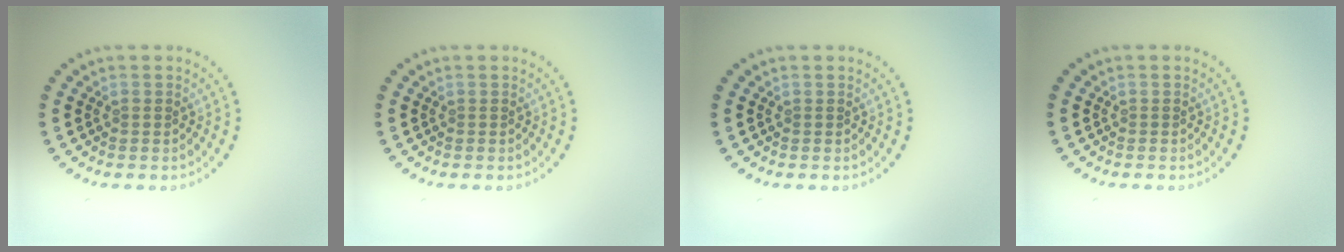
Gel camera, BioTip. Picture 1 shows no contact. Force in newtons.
{"total": 0.0}
{"total": 0.0}
{"total": 0.0}